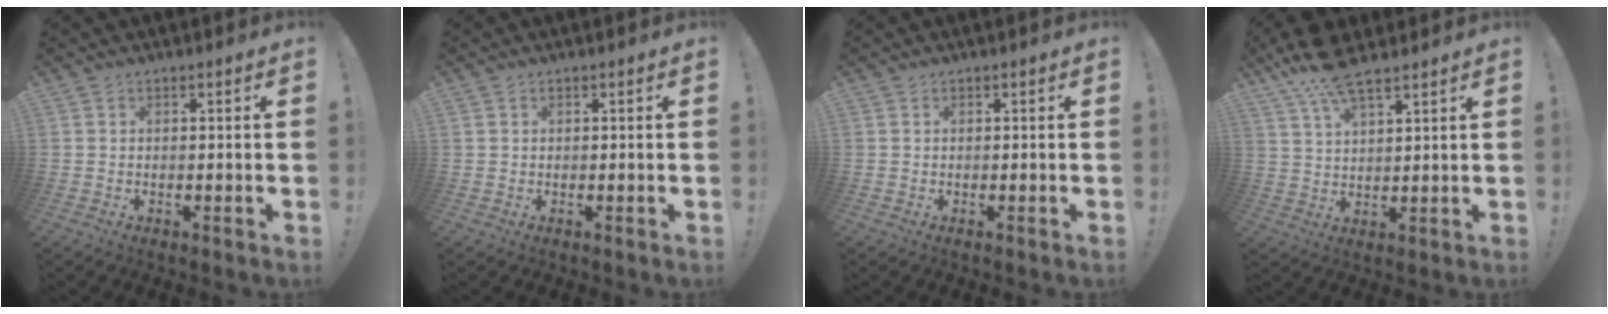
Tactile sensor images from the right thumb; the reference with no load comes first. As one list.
[{"total": 0.5, "force": [0.2, 0.4, 0.1], "torque": [-0.009, 0.005, 0.006]}, {"total": 0.0}, {"total": 9.6, "force": [7.3, 2.6, 5.6], "torque": [-0.110, -0.030, 0.138]}]